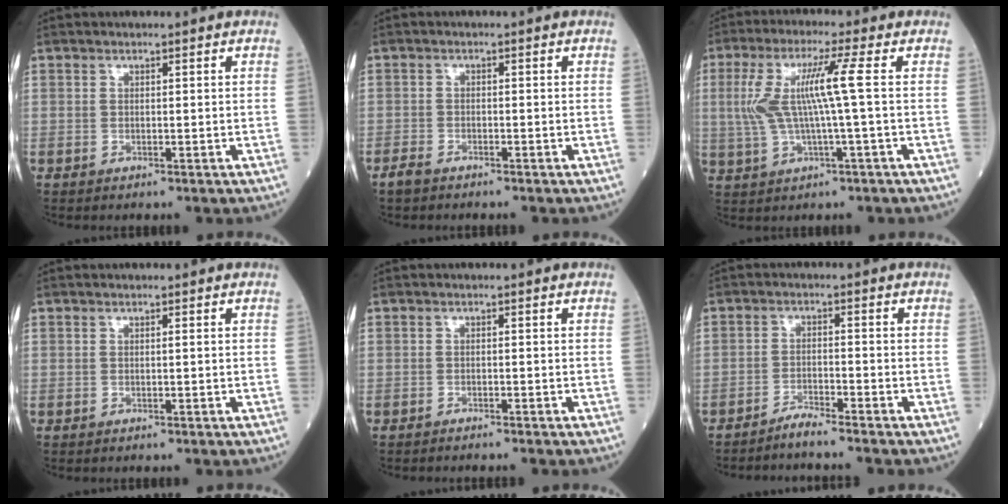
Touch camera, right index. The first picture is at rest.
{"total": 1.9, "force": [-1.7, 0.6, 0.8], "torque": [-0.024, -0.002, -0.031]}
{"total": 8.7, "force": [0.8, -0.4, 8.7], "torque": [-0.189, 0.016, 0.020]}
{"total": 0.0}
{"total": 2.1, "force": [-2.0, -0.1, 0.9], "torque": [-0.012, 0.001, -0.024]}
{"total": 3.0, "force": [-2.8, -0.9, 0.6], "torque": [-0.013, -0.010, -0.055]}